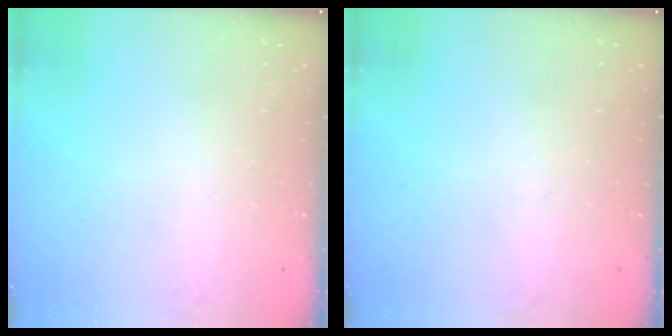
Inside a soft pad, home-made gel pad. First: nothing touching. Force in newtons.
{"total": 0.0}